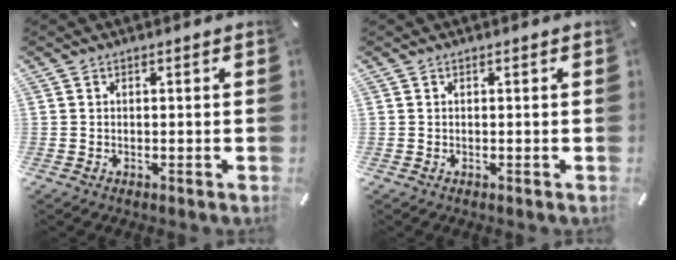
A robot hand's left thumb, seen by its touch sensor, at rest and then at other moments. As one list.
[{"total": 0.0}]